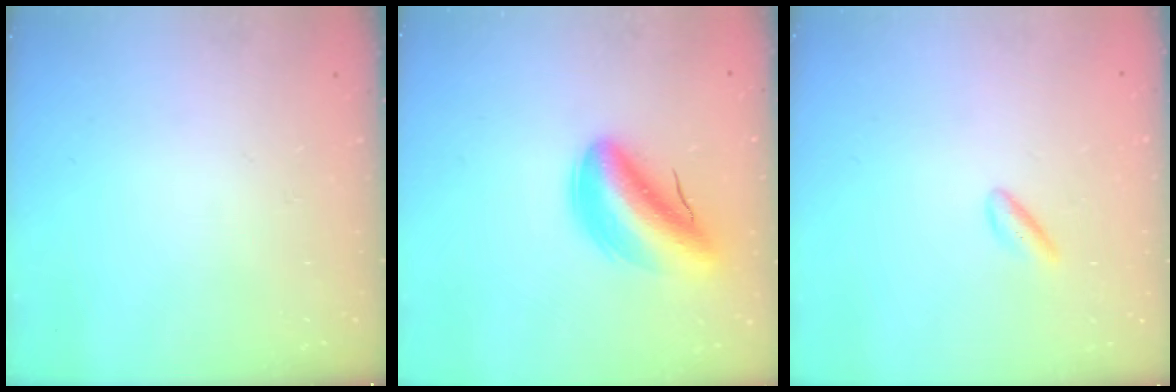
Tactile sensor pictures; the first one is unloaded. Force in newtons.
{"total": 9.0, "press": 8.4, "slide": 3.2}
{"total": 2.2, "press": 1.9, "slide": 1.1}